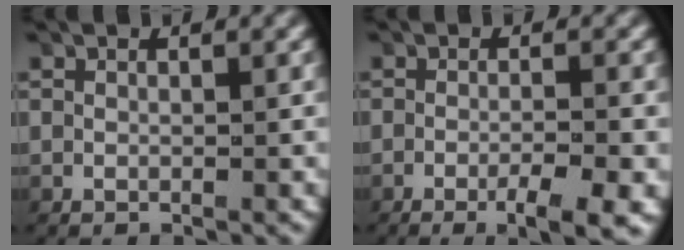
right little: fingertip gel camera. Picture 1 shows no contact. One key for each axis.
{"total": 4.7, "fx": -2.8, "fy": 0.9, "fz": 3.6, "tx": -0.047, "ty": -0.002, "tz": -0.047}